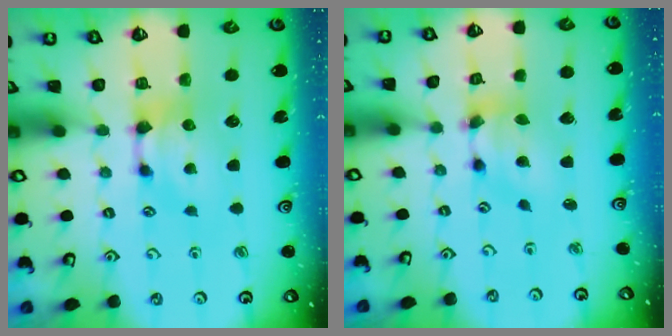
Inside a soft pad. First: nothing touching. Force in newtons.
{"total": 5.4, "press": 5.0, "slide": 2.0}